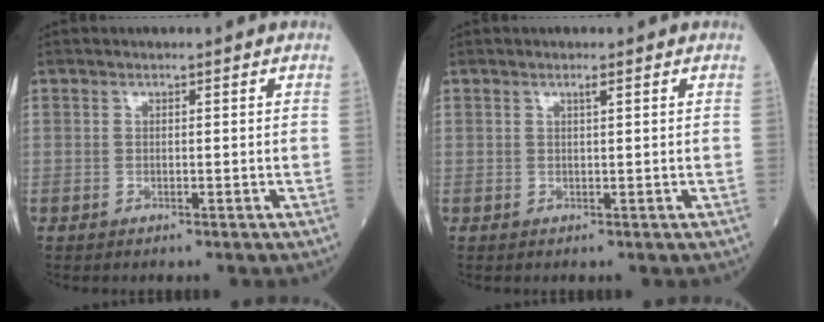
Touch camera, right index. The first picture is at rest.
{"total": 0.9, "force": [0.5, -0.1, 0.7], "torque": [-0.015, -0.001, 0.009]}